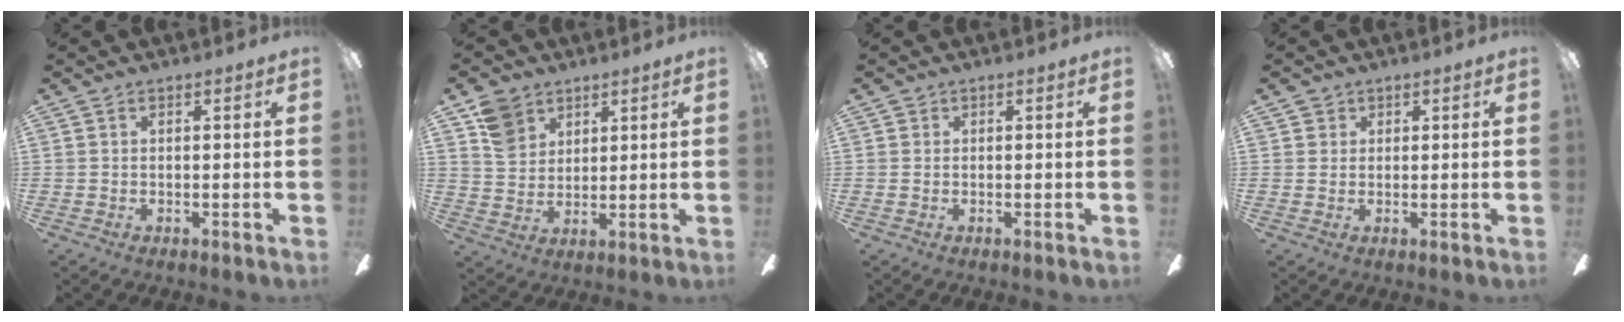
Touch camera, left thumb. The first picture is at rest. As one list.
[{"total": 7.9, "force": [5.1, 5.6, 2.3], "torque": [-0.044, -0.012, 0.098]}, {"total": 0.0}, {"total": 1.7, "force": [0.9, 1.5, 0.0], "torque": [0.005, -0.001, 0.015]}]